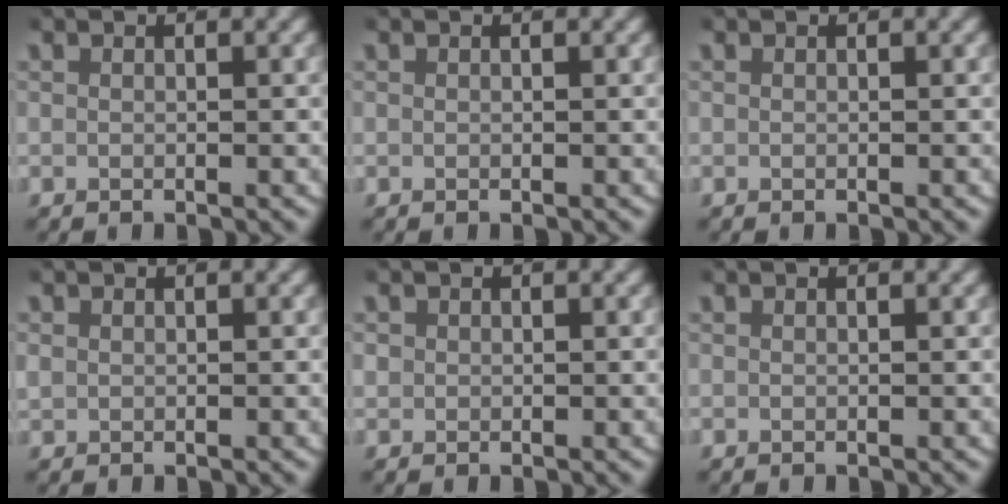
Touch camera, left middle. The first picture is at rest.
{"total": 0.0}
{"total": 0.0}
{"total": 0.9, "force": [0.2, 0.8, 0.3], "torque": [-0.013, 0.001, 0.005]}
{"total": 1.0, "force": [0.1, 0.9, 0.2], "torque": [-0.011, -0.002, 0.003]}
{"total": 0.0}